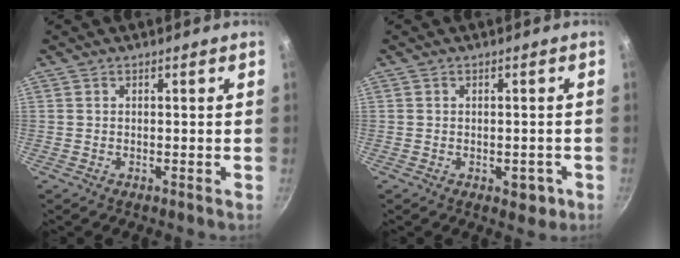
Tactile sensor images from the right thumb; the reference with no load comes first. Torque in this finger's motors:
{"motor_torque": [0.21, 0.33, -0.18, 0.29, -0.01]}